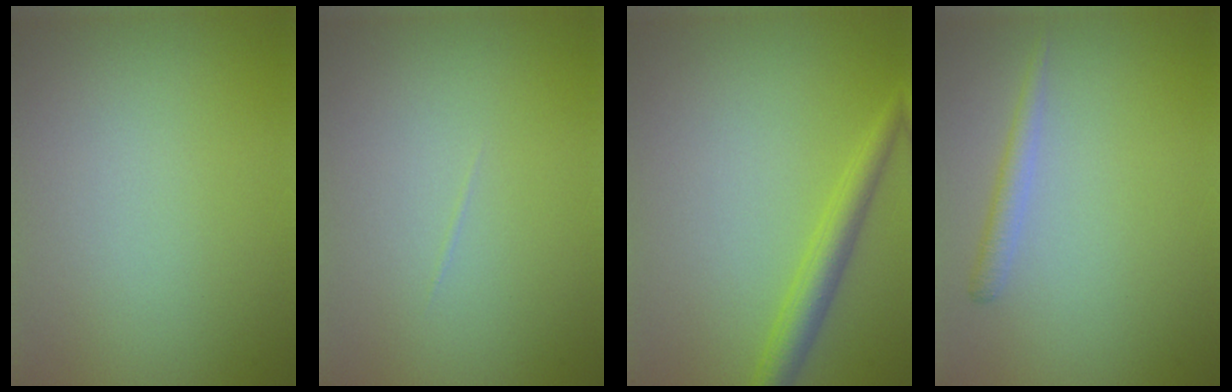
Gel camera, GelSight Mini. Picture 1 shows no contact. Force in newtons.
{"total": 0.0}
{"total": 2.8, "press": 2.7, "slide": 0.2}
{"total": 1.4, "press": 1.3, "slide": 0.1}